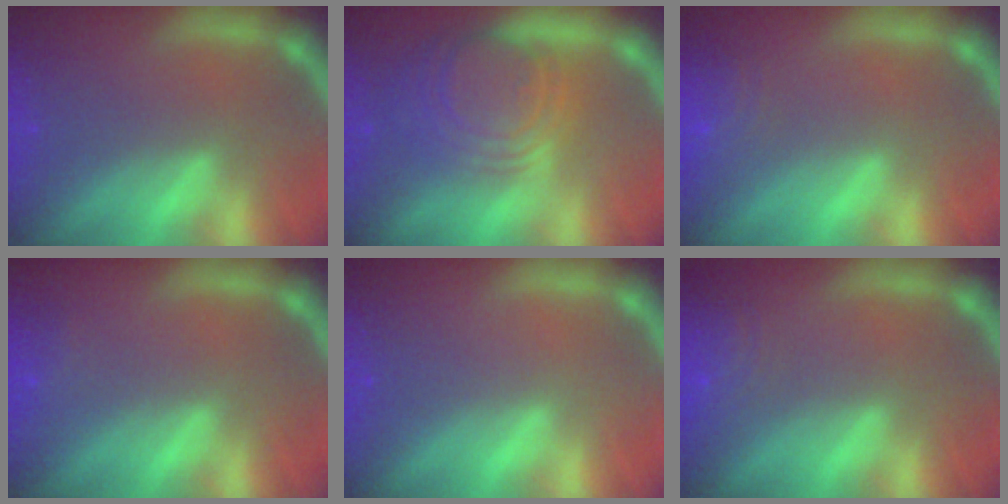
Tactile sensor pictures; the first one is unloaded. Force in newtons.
{"total": 9.5}
{"total": 4.0}
{"total": 1.4}
{"total": 0.0}
{"total": 4.5}